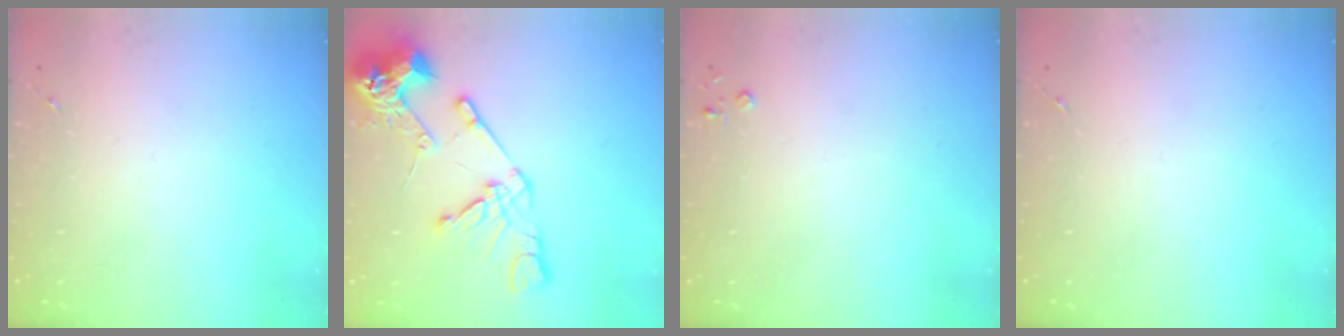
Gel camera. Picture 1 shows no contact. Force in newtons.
{"total": 19.7, "press": 19.5, "slide": 2.6}
{"total": 2.2, "press": 2.2, "slide": 0.3}
{"total": 0.0}